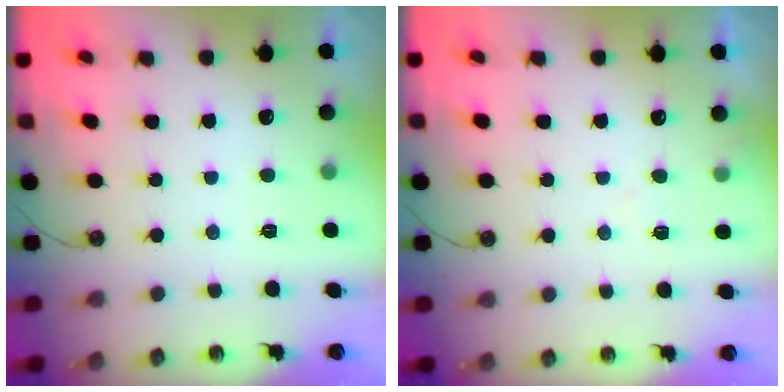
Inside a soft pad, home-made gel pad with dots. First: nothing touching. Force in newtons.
{"total": 5.4, "press": 5.3, "slide": 0.6}